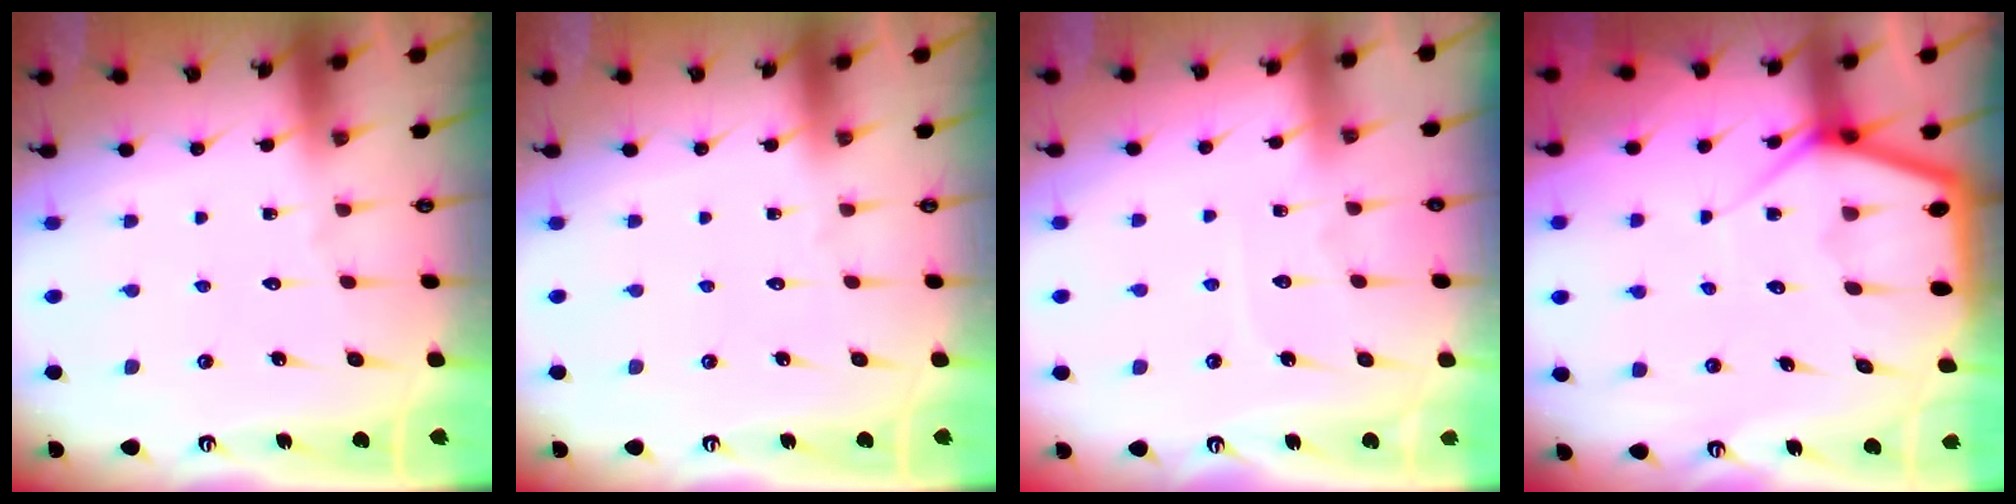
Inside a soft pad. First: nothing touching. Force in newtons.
{"total": 0.0}
{"total": 3.9, "press": 3.8, "slide": 0.5}
{"total": 7.2, "press": 7.2, "slide": 0.9}